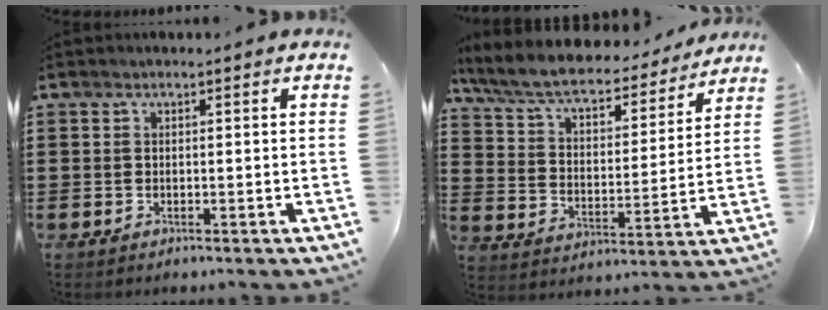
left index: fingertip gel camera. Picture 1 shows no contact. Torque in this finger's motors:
{"motor_torque": [2.14, 0.00, 0.60, 0.21]}